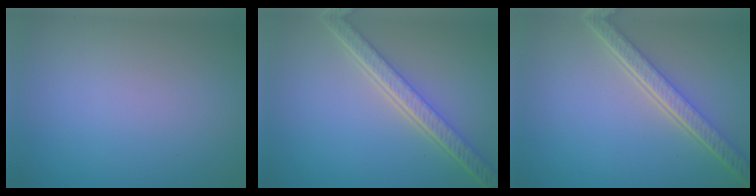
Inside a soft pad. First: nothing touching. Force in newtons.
{"total": 5.4, "press": 4.0, "slide": 3.6}
{"total": 5.3, "press": 3.9, "slide": 3.6}